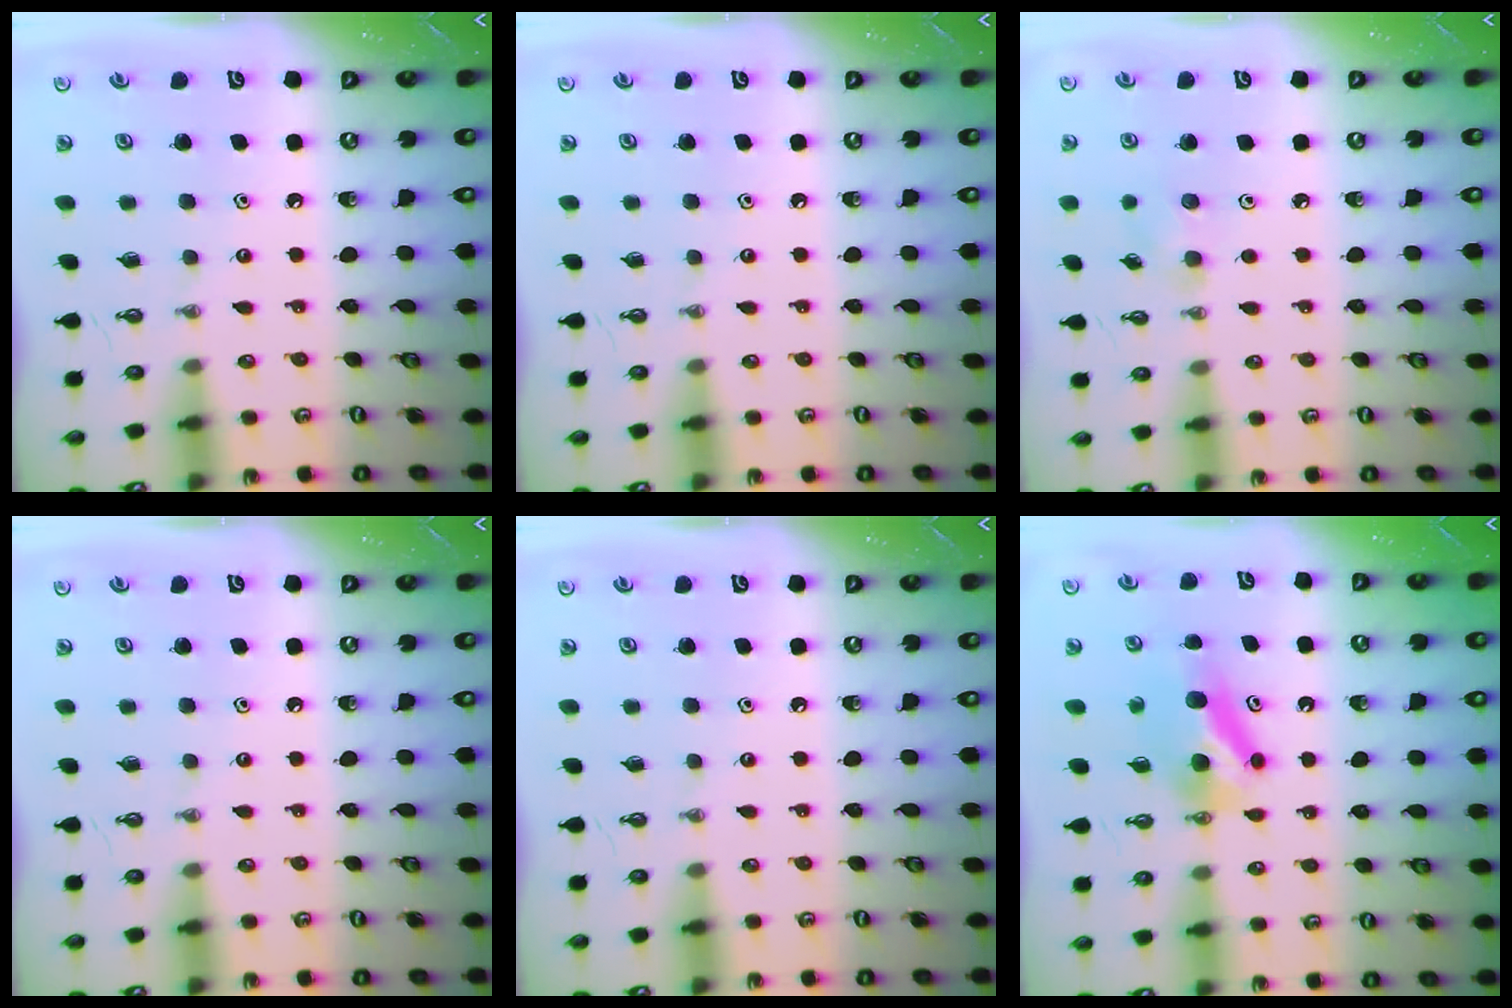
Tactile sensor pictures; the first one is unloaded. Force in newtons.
{"total": 0.0}
{"total": 4.7, "press": 4.5, "slide": 1.4}
{"total": 0.0}
{"total": 0.0}
{"total": 6.8, "press": 6.6, "slide": 1.5}